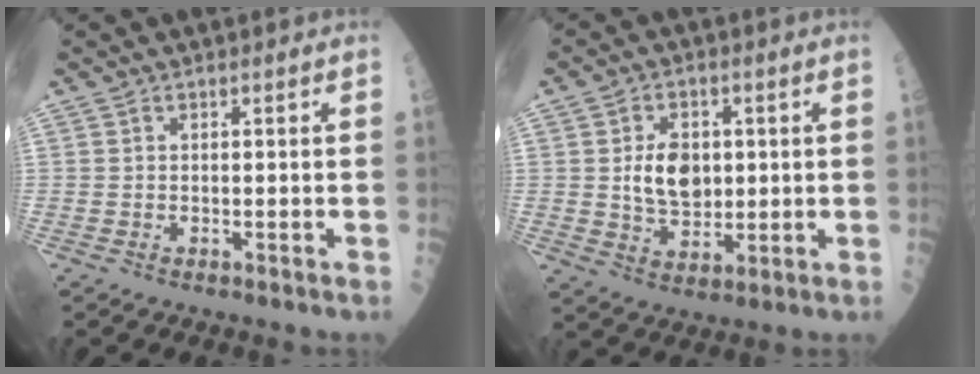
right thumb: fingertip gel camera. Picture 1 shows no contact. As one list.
[{"total": 8.5, "force": [1.1, 5.9, 6.1], "torque": [-0.073, -0.009, 0.024]}]